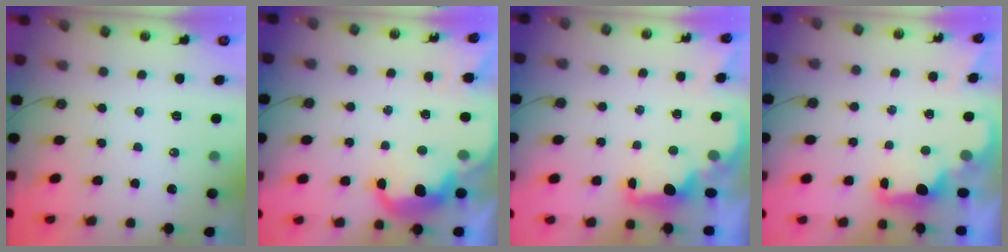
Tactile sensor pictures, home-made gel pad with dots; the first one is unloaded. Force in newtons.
{"total": 7.7, "press": 7.7, "slide": 0.7}
{"total": 2.1, "press": 2.0, "slide": 0.8}
{"total": 2.3, "press": 2.2, "slide": 0.8}